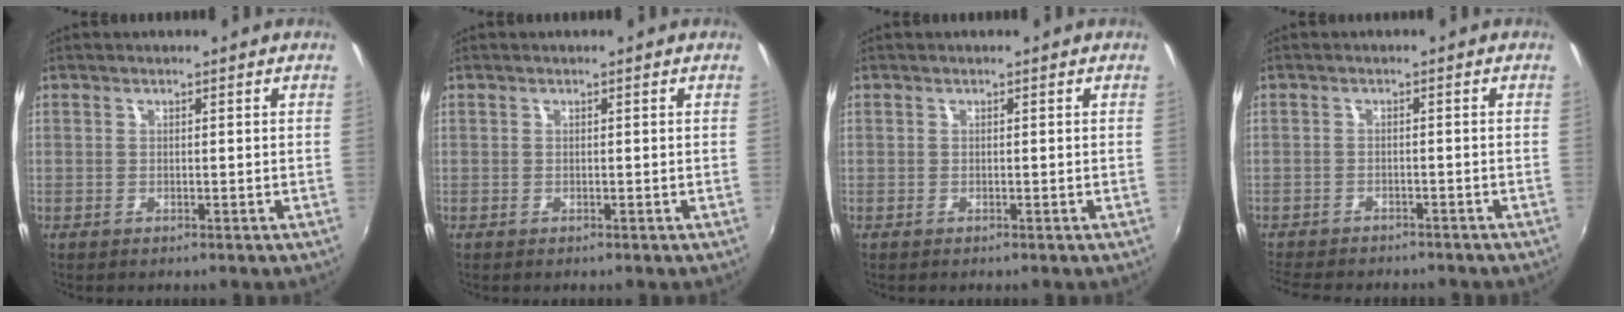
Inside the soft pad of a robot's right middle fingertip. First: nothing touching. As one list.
[{"total": 0.0}, {"total": 0.0}, {"total": 8.9, "force": [-7.9, 2.4, 3.1], "torque": [-0.083, -0.022, -0.124]}]